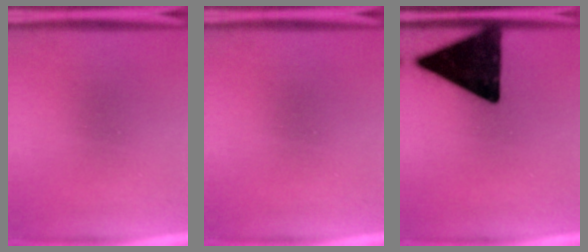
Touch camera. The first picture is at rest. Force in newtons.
{"total": 0.0}
{"total": 17.1}